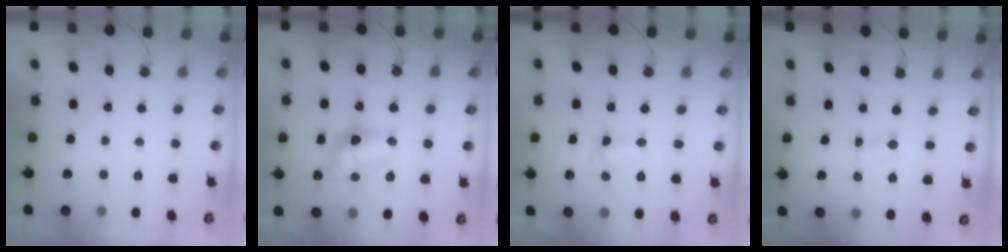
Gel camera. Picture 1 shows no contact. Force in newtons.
{"total": 12.1, "press": 12.1, "slide": 0.5}
{"total": 3.6, "press": 3.5, "slide": 0.3}
{"total": 1.1, "press": 1.0, "slide": 0.3}